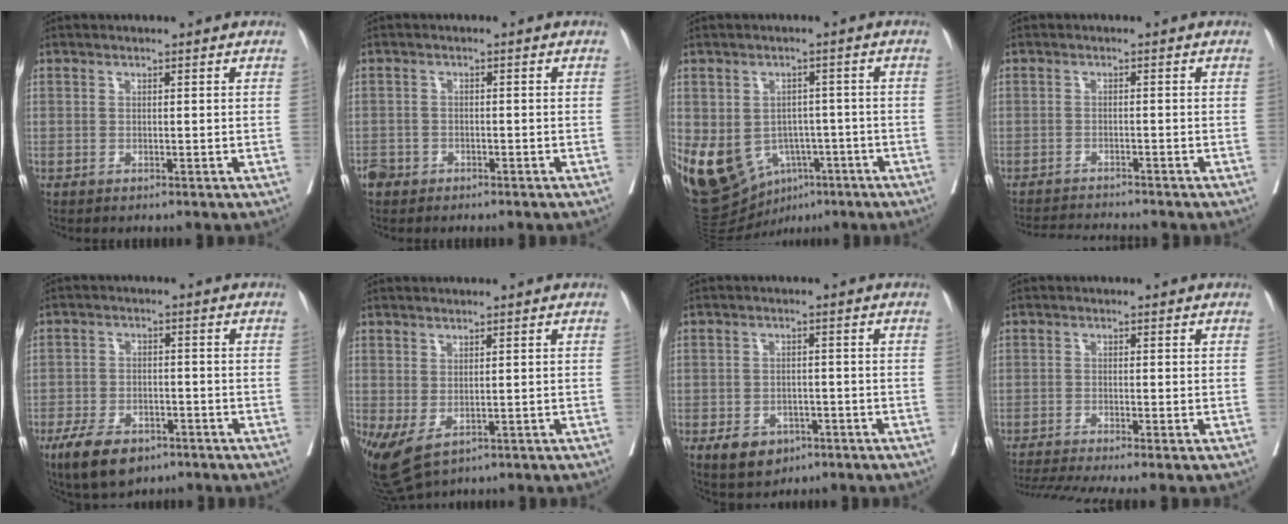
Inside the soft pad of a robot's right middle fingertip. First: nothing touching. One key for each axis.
{"total": 2.0, "fx": -1.6, "fy": 1.1, "fz": 0.4, "tx": -0.012, "ty": 0.004, "tz": -0.030}
{"total": 14.2, "fx": -5.4, "fy": 10.8, "fz": 7.5, "tx": -0.153, "ty": 0.009, "tz": -0.066}
{"total": 5.4, "fx": -5.3, "fy": -0.5, "fz": 1.0, "tx": -0.012, "ty": -0.015, "tz": -0.085}
{"total": 8.5, "fx": -5.5, "fy": 4.2, "fz": 4.9, "tx": -0.090, "ty": -0.008, "tz": -0.089}
{"total": 5.7, "fx": -1.7, "fy": 2.7, "fz": 4.7, "tx": -0.088, "ty": -0.014, "tz": -0.011}
{"total": 5.6, "fx": -3.0, "fy": 3.9, "fz": 2.6, "tx": -0.039, "ty": 0.000, "tz": -0.035}
{"total": 6.1, "fx": -5.1, "fy": -0.9, "fz": 3.3, "tx": -0.056, "ty": -0.012, "tz": -0.084}